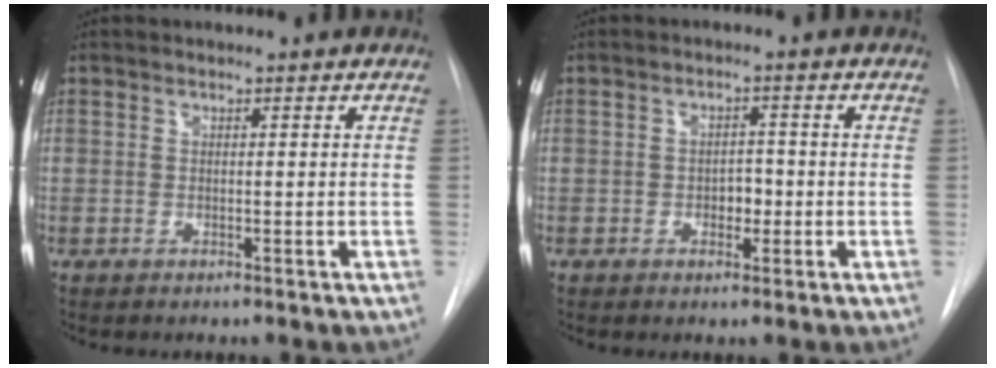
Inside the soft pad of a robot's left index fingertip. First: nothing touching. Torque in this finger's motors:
{"motor_torque": [0.07, 0.03, 0.04, 0.02]}